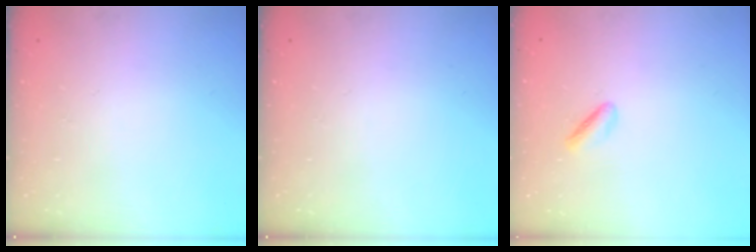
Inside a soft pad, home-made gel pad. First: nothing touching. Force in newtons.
{"total": 0.0}
{"total": 1.7, "press": 1.4, "slide": 1.0}